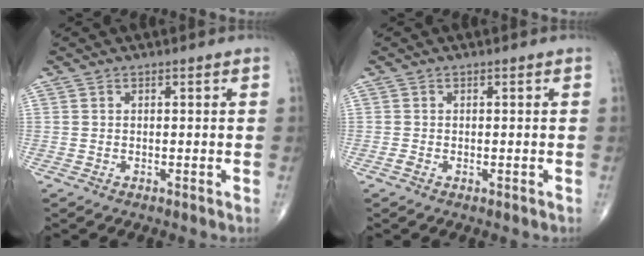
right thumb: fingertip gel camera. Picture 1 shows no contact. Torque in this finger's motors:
{"motor_torque": [0.13, -0.08, -0.04, -0.21, 0.05]}